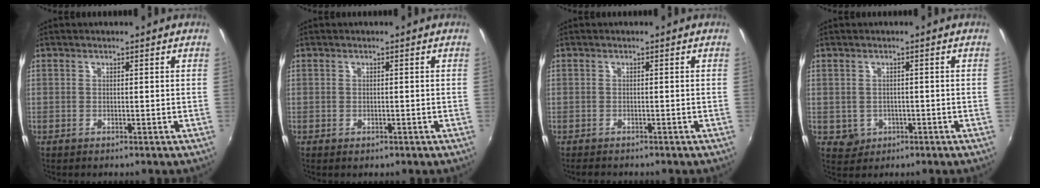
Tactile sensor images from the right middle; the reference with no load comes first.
{"total": 0.8, "force": [-0.4, 0.6, 0.3], "torque": [-0.004, -0.005, -0.008]}
{"total": 2.0, "force": [-1.8, 0.8, 0.5], "torque": [-0.015, -0.009, -0.029]}
{"total": 3.2, "force": [-0.6, 3.0, 0.9], "torque": [-0.022, 0.000, -0.002]}